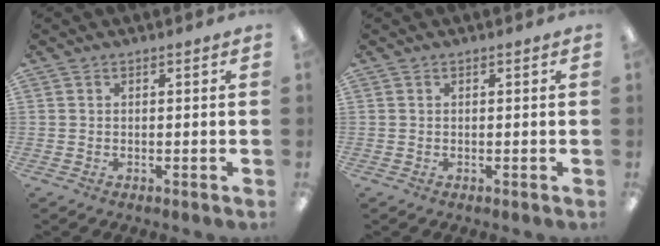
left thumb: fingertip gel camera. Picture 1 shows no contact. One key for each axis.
{"total": 0.0}